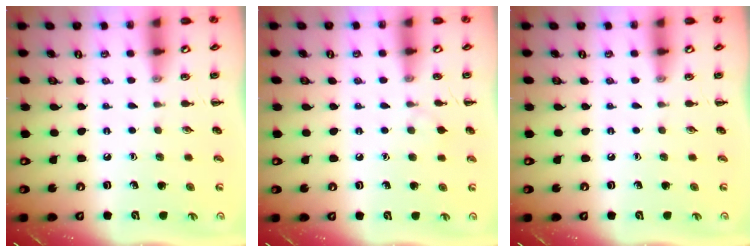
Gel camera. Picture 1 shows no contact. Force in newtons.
{"total": 4.2, "press": 3.9, "slide": 1.6}
{"total": 0.0}